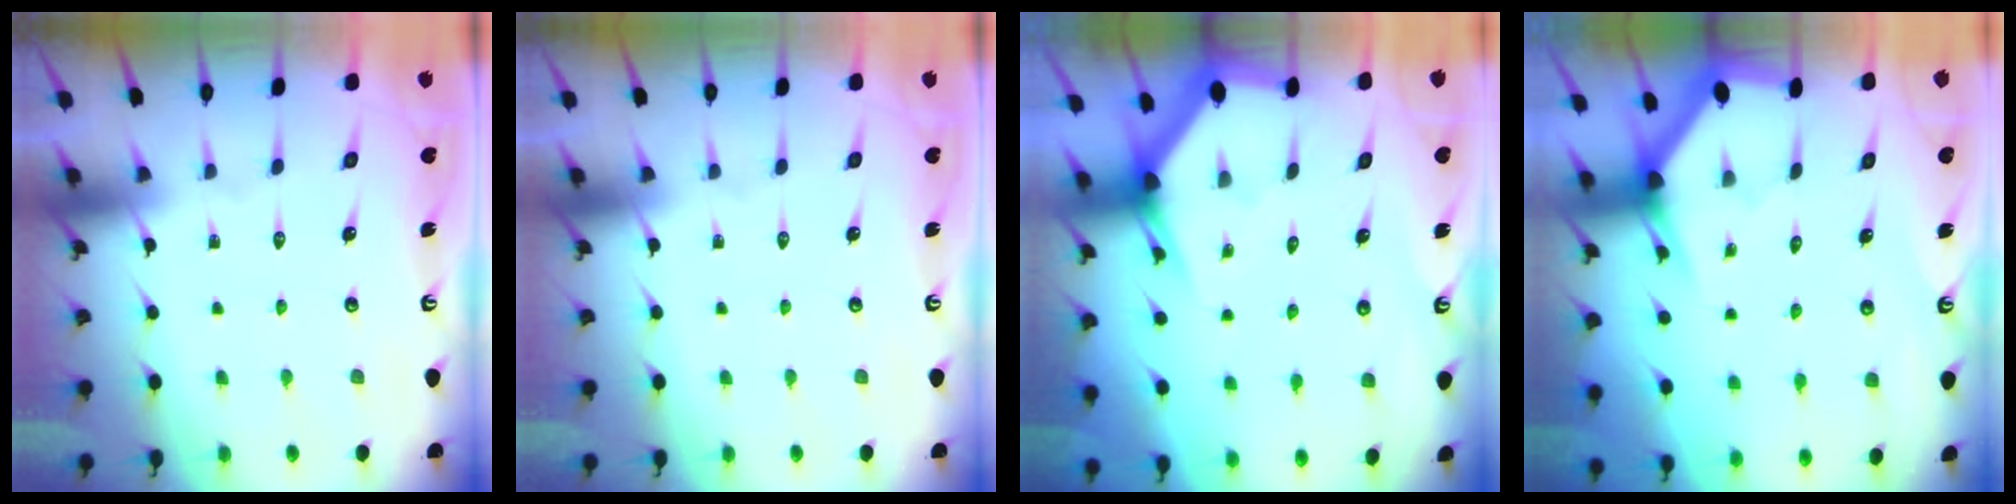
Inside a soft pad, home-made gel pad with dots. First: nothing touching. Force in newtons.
{"total": 0.0}
{"total": 3.2, "press": 3.2, "slide": 0.1}
{"total": 3.1, "press": 3.1, "slide": 0.2}